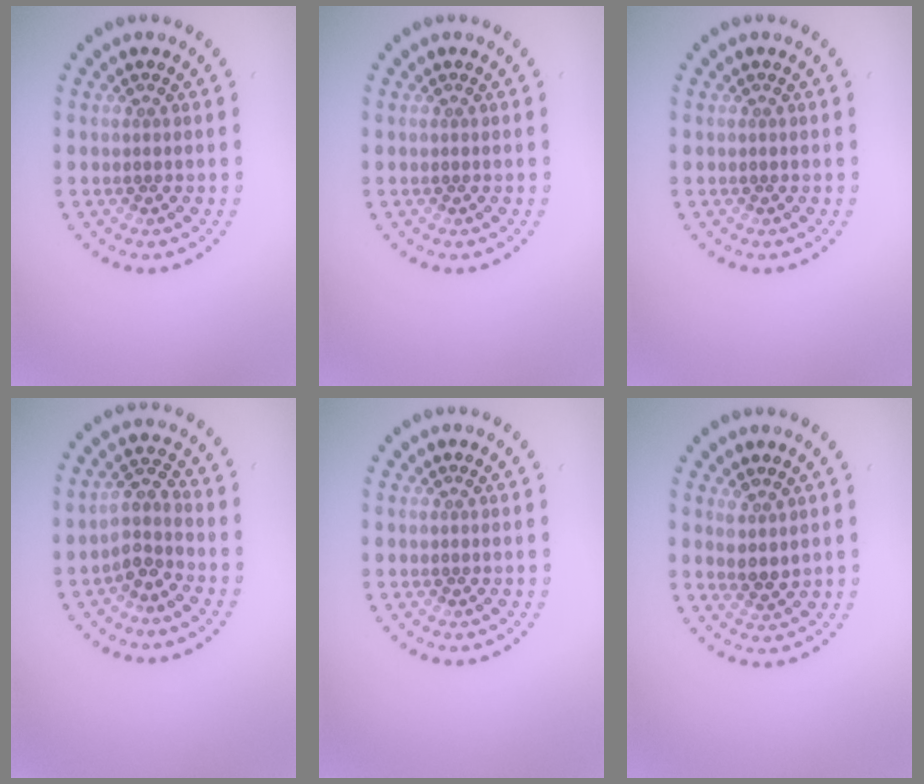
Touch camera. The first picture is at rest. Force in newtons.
{"total": 0.0}
{"total": 0.0}
{"total": 2.4, "press": 1.9, "slide": 1.5}
{"total": 0.0}
{"total": 1.9, "press": 1.6, "slide": 1.1}